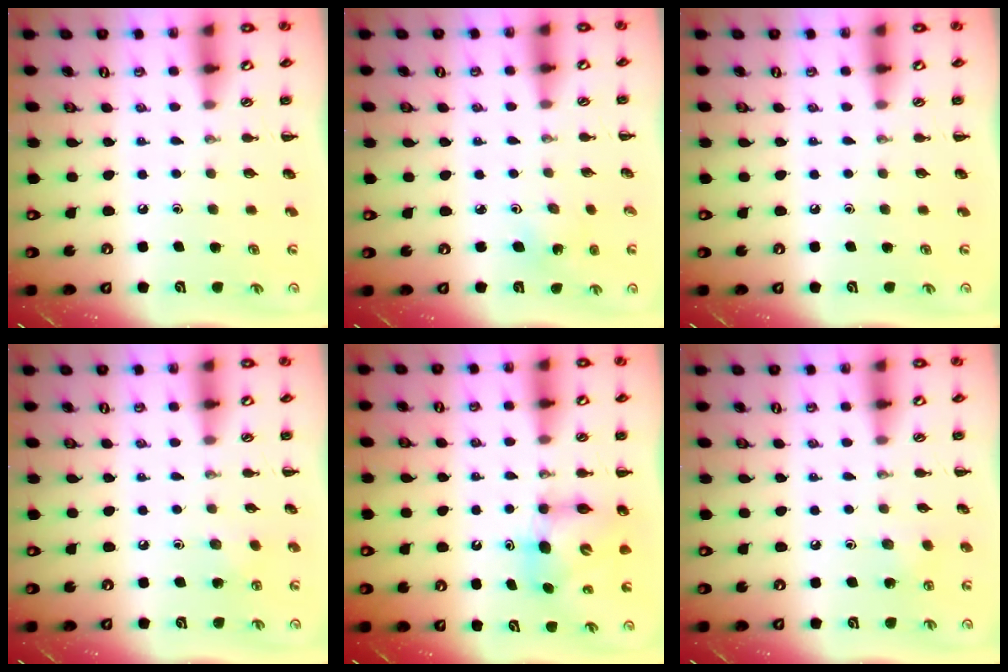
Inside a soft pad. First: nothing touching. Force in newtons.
{"total": 3.8, "press": 3.7, "slide": 1.0}
{"total": 0.0}
{"total": 3.0, "press": 2.9, "slide": 0.9}
{"total": 8.5, "press": 8.4, "slide": 1.7}
{"total": 5.1, "press": 4.9, "slide": 1.4}